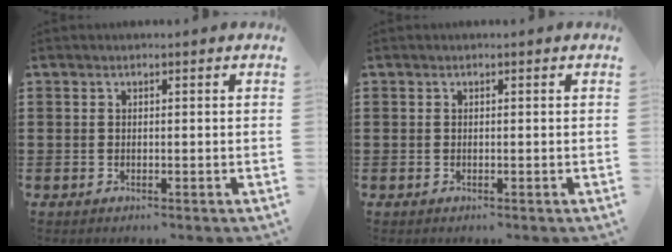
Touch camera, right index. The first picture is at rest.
{"total": 0.0}